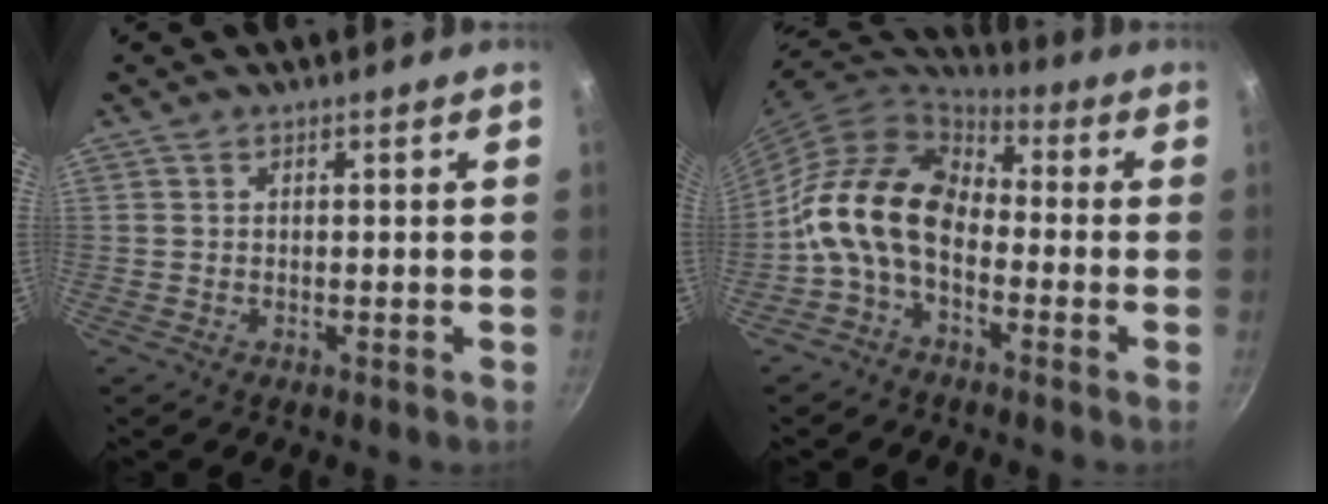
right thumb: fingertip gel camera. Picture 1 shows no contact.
{"total": 14.6, "force": [-3.2, 9.7, 10.4], "torque": [-0.169, 0.049, -0.086]}